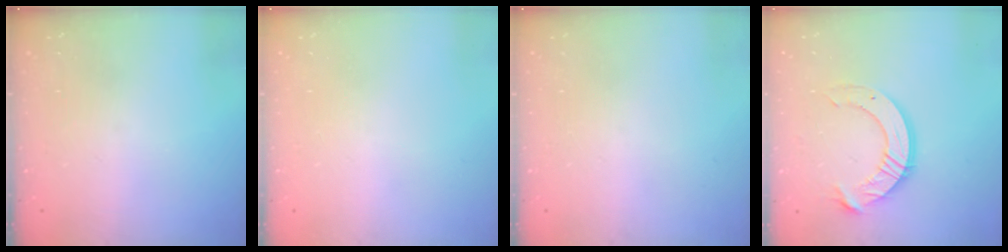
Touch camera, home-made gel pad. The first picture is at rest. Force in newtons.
{"total": 0.0}
{"total": 0.0}
{"total": 10.1, "press": 10.1, "slide": 0.9}